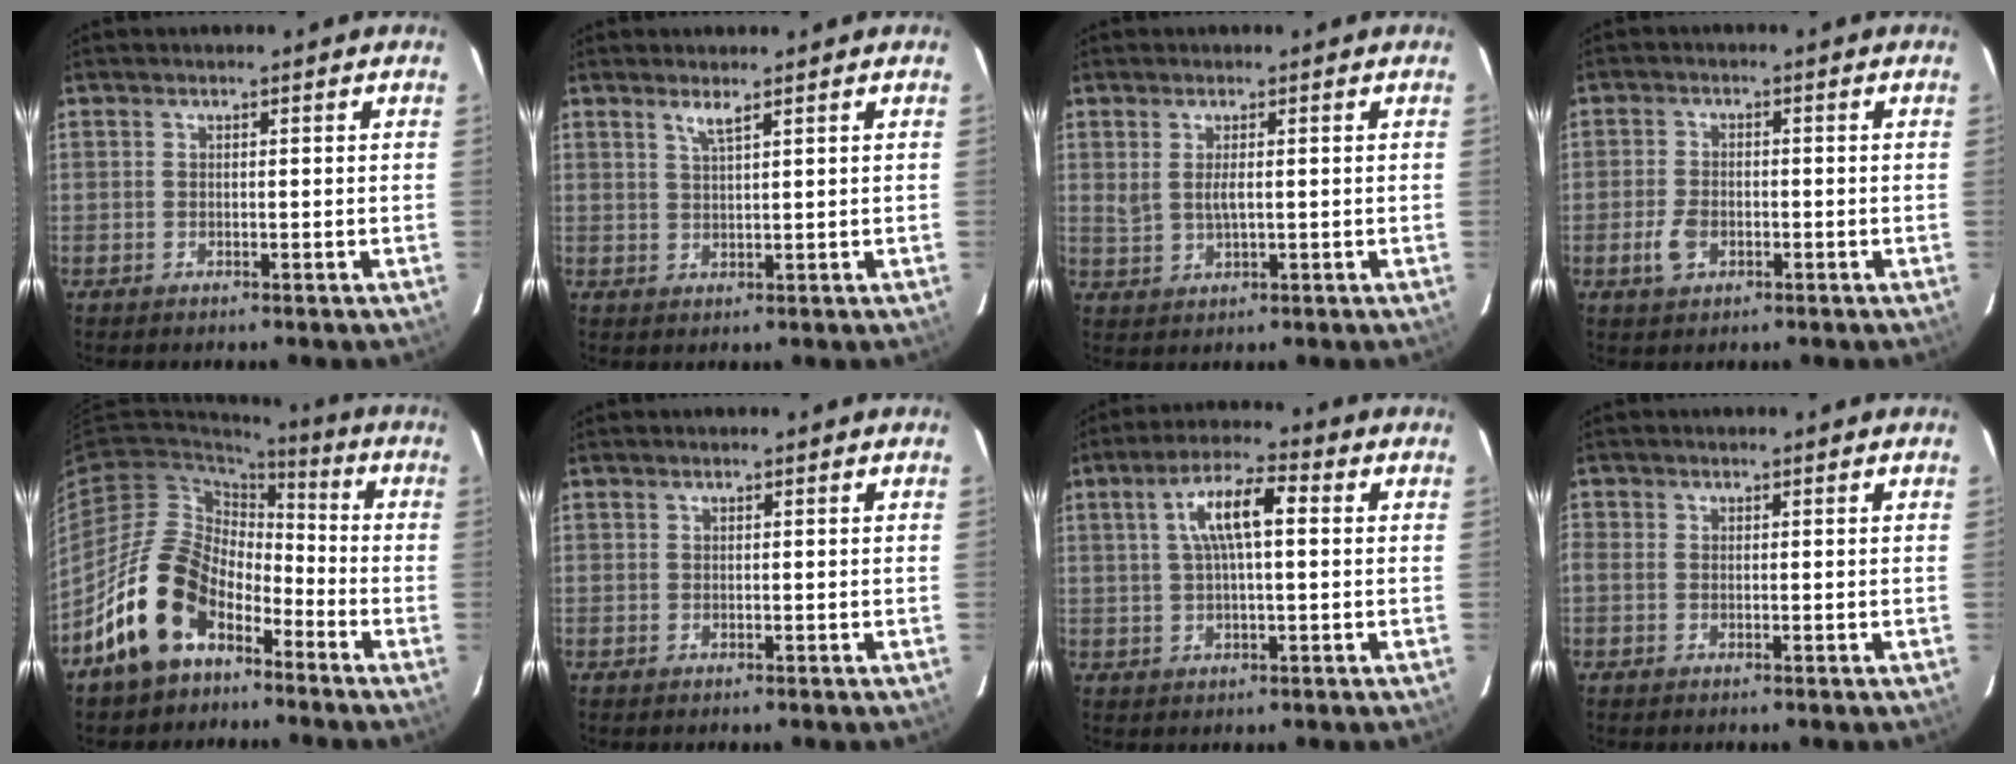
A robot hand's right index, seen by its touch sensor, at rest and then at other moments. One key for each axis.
{"total": 2.1, "fx": 1.5, "fy": 0.0, "fz": 1.4, "tx": -0.028, "ty": -0.001, "tz": 0.027}
{"total": 3.1, "fx": 0.4, "fy": 0.9, "fz": 2.9, "tx": -0.055, "ty": -0.005, "tz": 0.013}
{"total": 4.3, "fx": -1.8, "fy": 2.9, "fz": 2.8, "tx": -0.067, "ty": -0.003, "tz": -0.030}
{"total": 16.5, "fx": -9.8, "fy": 10.0, "fz": 8.7, "tx": -0.168, "ty": 0.019, "tz": -0.162}
{"total": 0.0}
{"total": 8.3, "fx": 1.7, "fy": 2.3, "fz": 7.8, "tx": -0.143, "ty": 0.017, "tz": 0.031}
{"total": 0.9, "fx": -0.3, "fy": 0.7, "fz": 0.5, "tx": -0.014, "ty": 0.000, "tz": -0.010}